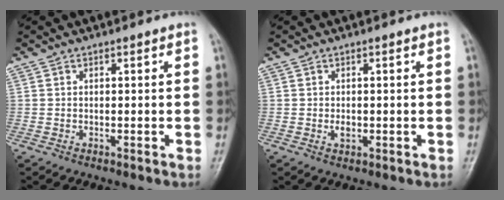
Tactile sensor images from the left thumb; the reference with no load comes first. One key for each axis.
{"total": 1.7, "fx": 0.0, "fy": 1.0, "fz": 1.4, "tx": -0.018, "ty": -0.002, "tz": 0.001}